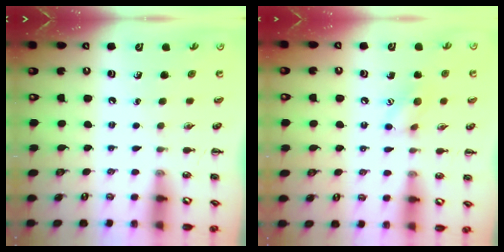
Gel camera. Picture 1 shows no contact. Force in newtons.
{"total": 8.0, "press": 8.0, "slide": 0.5}